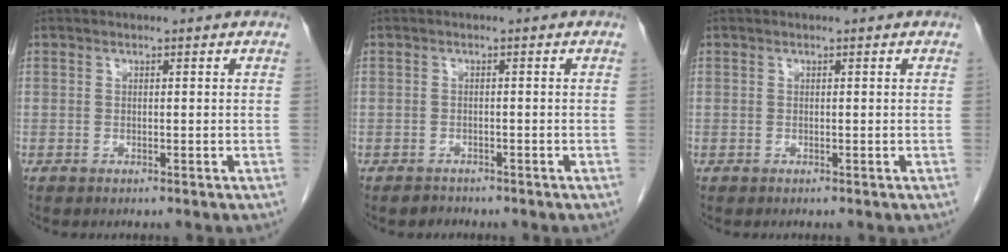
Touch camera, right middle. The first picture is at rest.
{"total": 1.3, "force": [-1.1, 0.7, -0.2], "torque": [-0.005, 0.001, -0.020]}
{"total": 0.0}